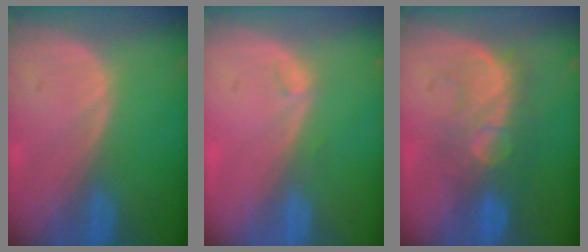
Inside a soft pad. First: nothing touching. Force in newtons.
{"total": 1.0, "press": 0.9, "slide": 0.3}
{"total": 8.1, "press": 7.9, "slide": 1.8}